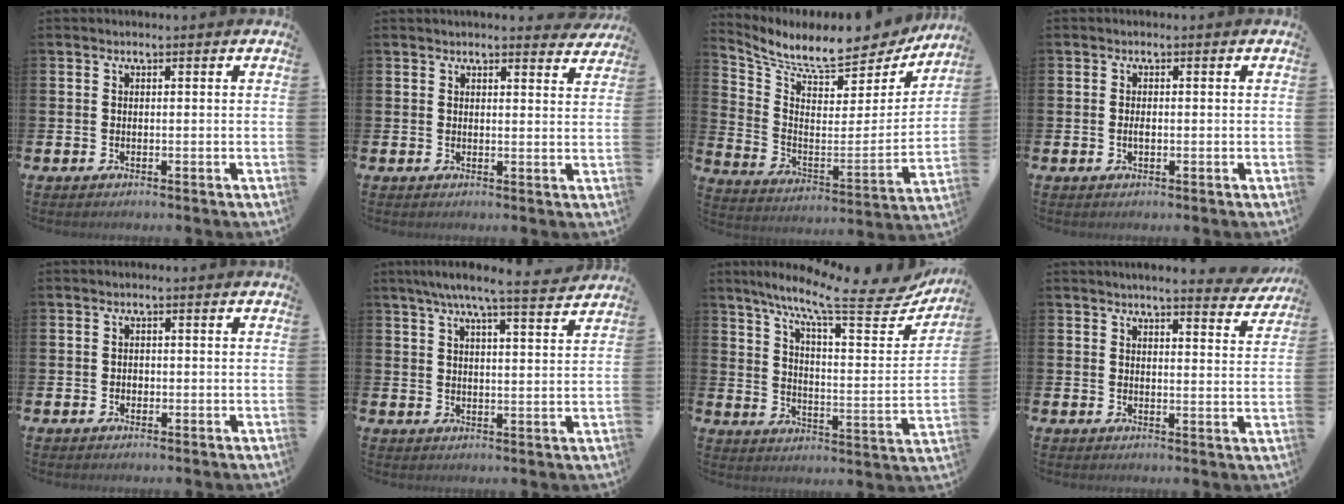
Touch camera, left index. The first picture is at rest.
{"total": 2.6, "force": [2.6, 0.1, 0.2], "torque": [0.000, -0.016, 0.045]}
{"total": 8.0, "force": [7.3, 2.0, 2.6], "torque": [-0.079, -0.062, 0.118]}
{"total": 1.0, "force": [-0.2, 0.4, 0.9], "torque": [-0.017, 0.002, -0.005]}
{"total": 0.8, "force": [-0.1, 0.7, 0.3], "torque": [-0.006, 0.006, -0.004]}
{"total": 6.9, "force": [6.2, 0.0, 2.9], "torque": [-0.064, -0.030, 0.107]}
{"total": 11.8, "force": [9.2, 2.2, 7.0], "torque": [-0.135, -0.063, 0.143]}
{"total": 4.3, "force": [4.2, 0.0, 1.2], "torque": [-0.025, -0.027, 0.070]}